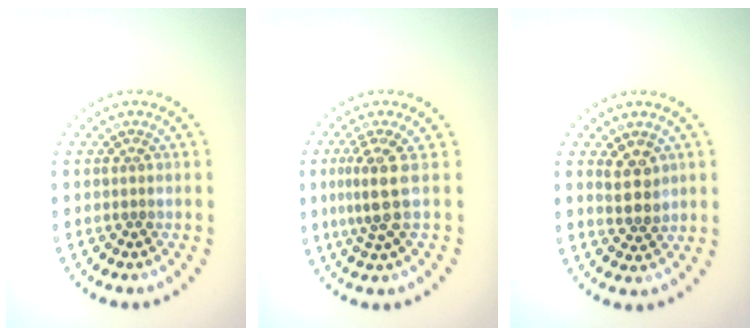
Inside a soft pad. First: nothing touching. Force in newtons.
{"total": 3.1, "press": 2.4, "slide": 2.0}
{"total": 2.5, "press": 2.4, "slide": 0.9}